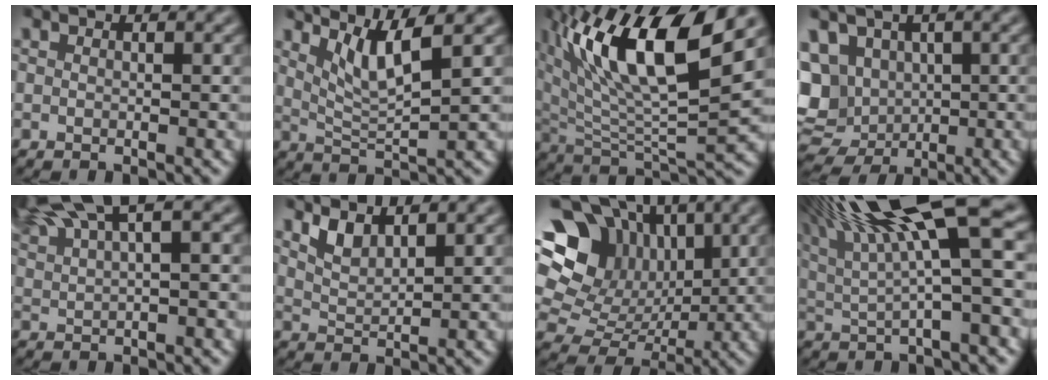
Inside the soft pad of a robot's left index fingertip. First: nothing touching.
{"total": 4.5, "force": [2.6, 0.8, 3.6], "torque": [-0.064, -0.004, 0.051]}
{"total": 12.6, "force": [5.7, 3.9, 10.6], "torque": [-0.195, 0.004, 0.106]}
{"total": 10.8, "force": [0.7, 9.0, 5.8], "torque": [-0.106, 0.009, -0.005]}
{"total": 7.0, "force": [4.9, 1.7, 4.6], "torque": [-0.094, 0.023, 0.088]}
{"total": 2.2, "force": [1.7, 0.6, 1.2], "torque": [-0.027, -0.006, 0.038]}
{"total": 15.1, "force": [5.5, 11.9, 7.5], "torque": [-0.176, 0.047, 0.089]}
{"total": 13.1, "force": [5.5, 2.9, 11.5], "torque": [-0.194, 0.021, 0.093]}